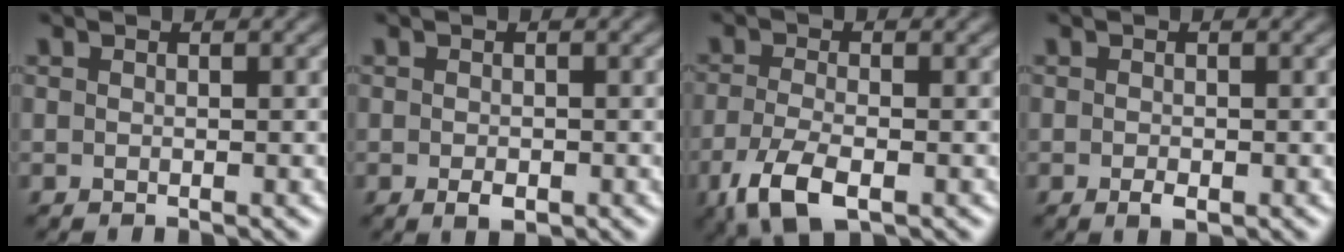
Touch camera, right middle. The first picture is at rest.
{"total": 1.5, "force": [-0.6, 0.8, 1.1], "torque": [-0.018, -0.003, -0.010]}
{"total": 4.9, "force": [-2.4, 1.9, 3.8], "torque": [-0.093, -0.013, -0.053]}
{"total": 1.1, "force": [-0.5, 0.6, 0.9], "torque": [-0.015, -0.003, -0.007]}